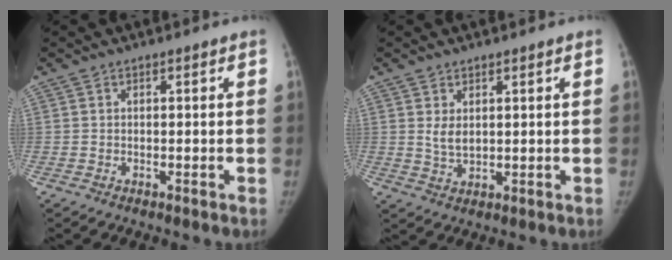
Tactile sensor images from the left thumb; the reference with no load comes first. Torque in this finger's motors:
{"motor_torque": [-0.01, 0.10, 0.34, -0.88, 0.01]}